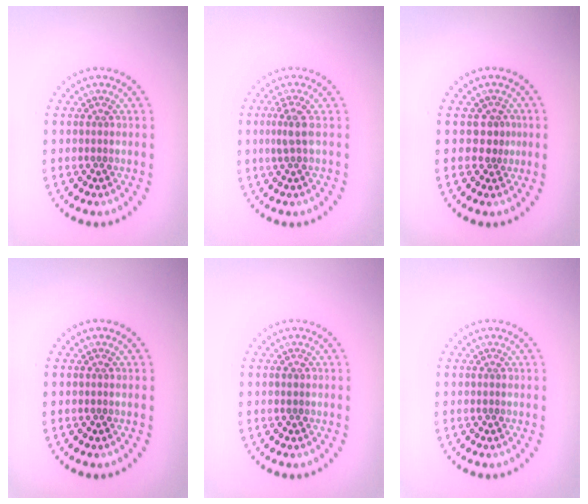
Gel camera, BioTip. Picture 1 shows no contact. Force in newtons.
{"total": 1.7, "press": 1.4, "slide": 1.0}
{"total": 1.7, "press": 1.2, "slide": 1.1}
{"total": 0.0}
{"total": 0.6, "press": 0.6, "slide": 0.2}
{"total": 0.0}